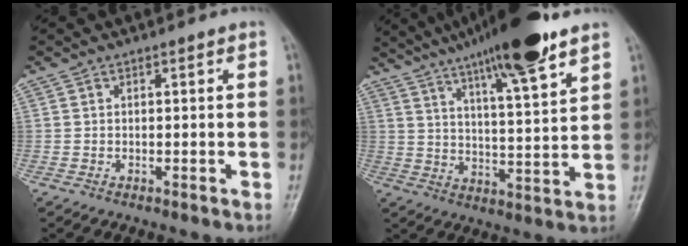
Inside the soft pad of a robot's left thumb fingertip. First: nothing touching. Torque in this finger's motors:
{"motor_torque": [0.68, 0.30, 1.65, -1.12, 0.12]}